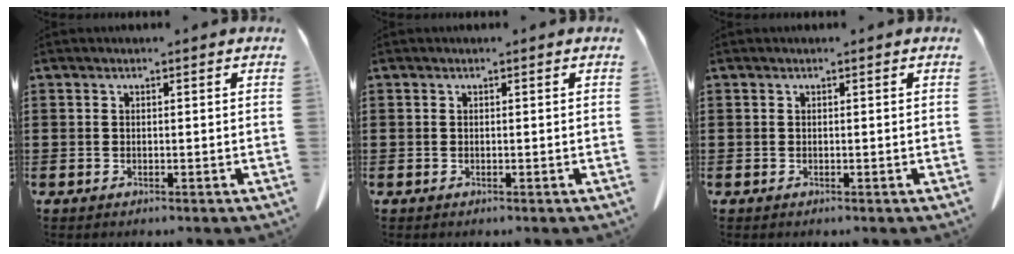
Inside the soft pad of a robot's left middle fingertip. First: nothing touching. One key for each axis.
{"total": 0.0}
{"total": 0.0}